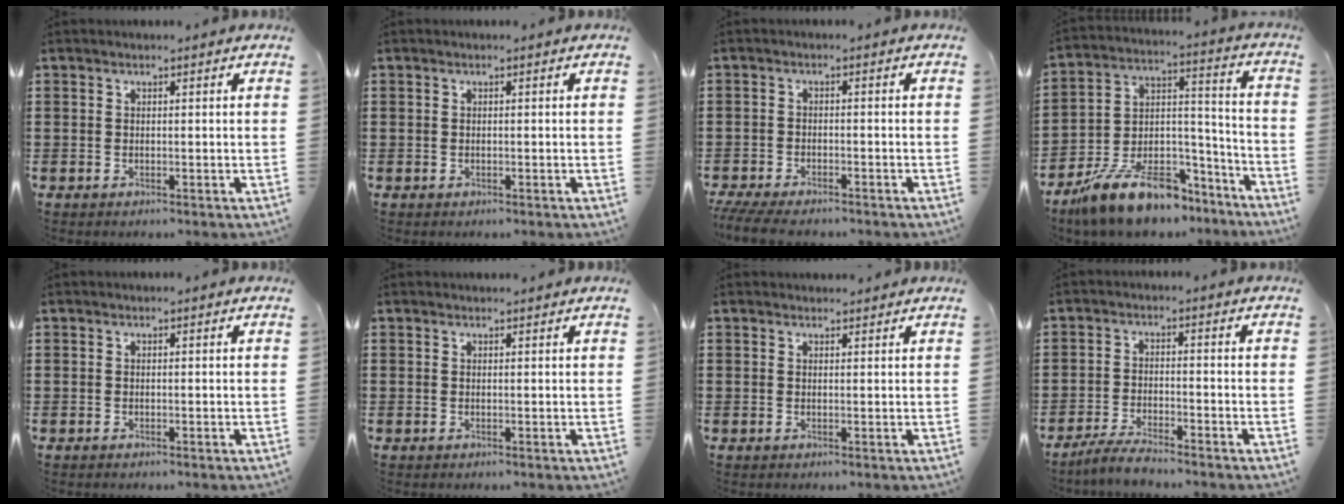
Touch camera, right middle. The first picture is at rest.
{"total": 0.0}
{"total": 3.3, "force": [-3.1, 0.3, 1.1], "torque": [-0.032, -0.006, -0.066]}
{"total": 12.3, "force": [-10.0, 4.6, 5.6], "torque": [-0.116, 0.035, -0.187]}
{"total": 0.0}
{"total": 0.5, "force": [0.5, -0.1, 0.0], "torque": [-0.002, 0.000, 0.010]}
{"total": 1.1, "force": [1.1, 0.1, -0.1], "torque": [0.000, 0.000, 0.021]}
{"total": 3.6, "force": [-3.3, 0.2, 1.4], "torque": [-0.031, 0.001, -0.068]}